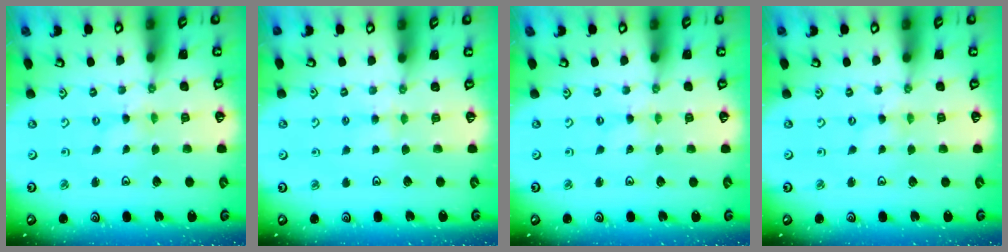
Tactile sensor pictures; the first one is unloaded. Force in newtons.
{"total": 2.5, "press": 2.5, "slide": 0.4}
{"total": 0.0}
{"total": 0.0}